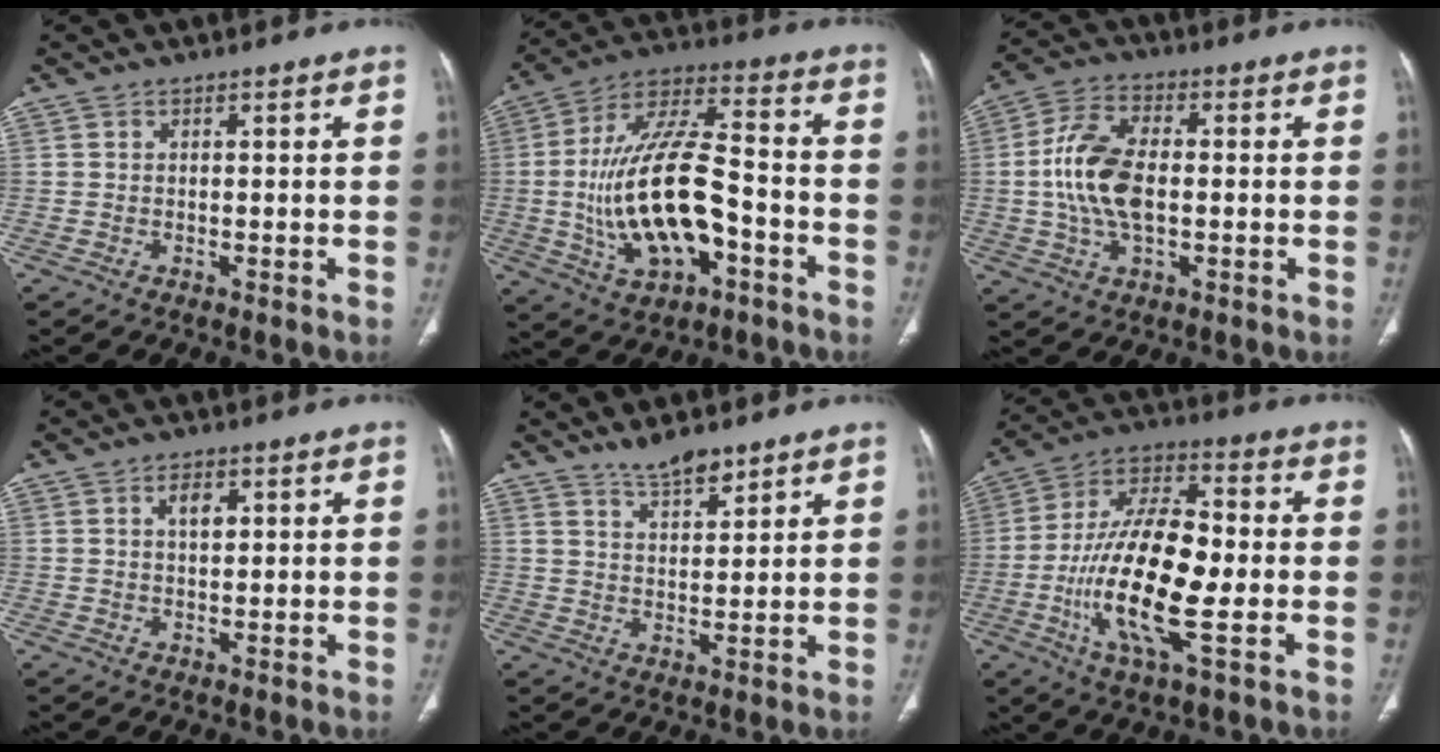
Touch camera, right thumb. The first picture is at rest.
{"total": 20.9, "force": [-4.5, 9.6, 18.0], "torque": [-0.337, 0.039, -0.072]}
{"total": 12.1, "force": [-0.3, 6.6, 10.2], "torque": [-0.206, 0.015, -0.009]}
{"total": 2.8, "force": [1.0, 1.5, 2.1], "torque": [-0.029, -0.003, 0.017]}
{"total": 5.7, "force": [4.7, 1.6, 2.7], "torque": [-0.031, -0.031, 0.086]}
{"total": 19.6, "force": [-3.5, 6.7, 18.1], "torque": [-0.348, 0.014, -0.068]}